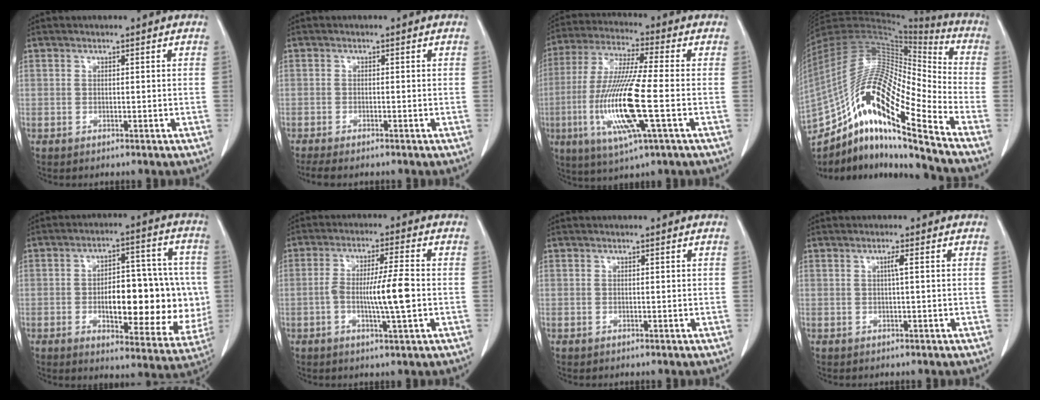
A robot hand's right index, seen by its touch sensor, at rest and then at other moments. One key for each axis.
{"total": 2.7, "fx": -2.3, "fy": 0.4, "fz": 1.4, "tx": -0.023, "ty": -0.009, "tz": -0.036}
{"total": 15.5, "fx": -3.5, "fy": 0.9, "fz": 15.1, "tx": -0.315, "ty": -0.016, "tz": -0.068}
{"total": 21.7, "fx": -13.6, "fy": 3.1, "fz": 16.7, "tx": -0.337, "ty": 0.012, "tz": -0.246}
{"total": 17.1, "fx": -1.5, "fy": 6.8, "fz": 15.6, "tx": -0.205, "ty": 0.021, "tz": -0.010}
{"total": 7.8, "fx": -1.3, "fy": 0.2, "fz": 7.7, "tx": -0.143, "ty": 0.001, "tz": -0.023}
{"total": 0.0}
{"total": 1.3, "fx": 0.2, "fy": -0.1, "fz": 1.3, "tx": -0.023, "ty": 0.002, "tz": 0.003}